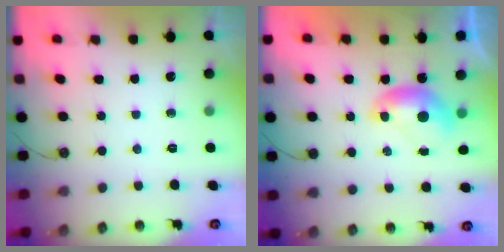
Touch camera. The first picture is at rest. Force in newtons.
{"total": 0.0}